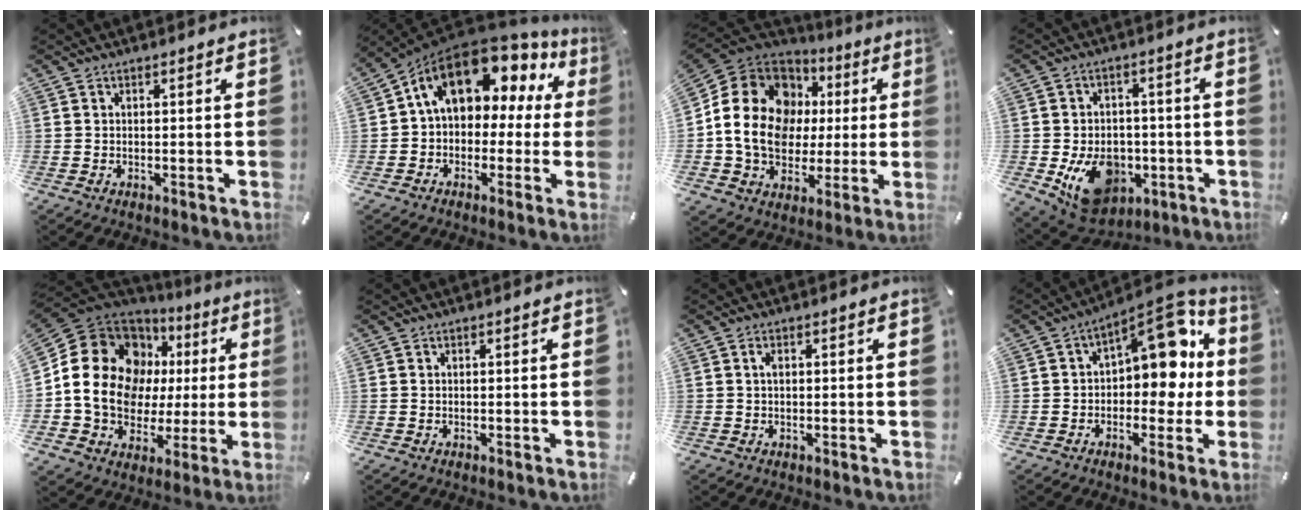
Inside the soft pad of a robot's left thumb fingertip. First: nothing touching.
{"total": 14.6, "force": [6.5, 9.5, 9.1], "torque": [-0.143, -0.028, 0.116]}
{"total": 18.8, "force": [0.7, 16.1, 9.7], "torque": [-0.189, 0.000, 0.020]}
{"total": 14.4, "force": [-4.3, 10.9, 8.3], "torque": [-0.118, 0.018, -0.065]}
{"total": 21.4, "force": [3.1, 17.1, 12.6], "torque": [-0.237, -0.023, 0.066]}
{"total": 0.0}
{"total": 1.2, "force": [0.2, 0.6, 1.0], "torque": [-0.021, 0.003, 0.003]}
{"total": 13.0, "force": [3.9, 7.7, 9.7], "torque": [-0.112, -0.036, 0.066]}